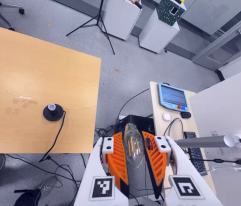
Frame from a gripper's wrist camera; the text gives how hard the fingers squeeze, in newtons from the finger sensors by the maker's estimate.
{"total": 12.4, "left": 12.6, "right": 12.3}